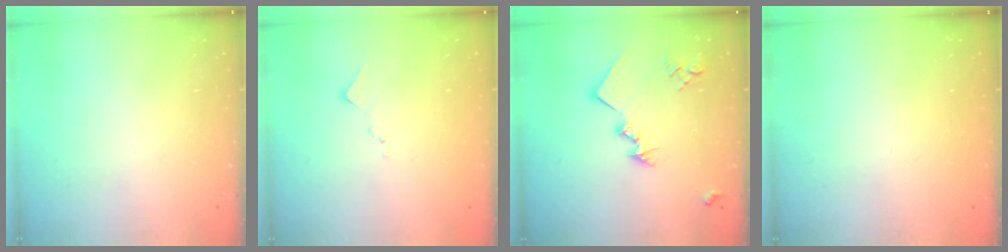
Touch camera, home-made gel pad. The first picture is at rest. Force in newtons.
{"total": 7.1, "press": 7.0, "slide": 0.8}
{"total": 15.7, "press": 15.7, "slide": 0.5}
{"total": 1.1, "press": 1.0, "slide": 0.1}